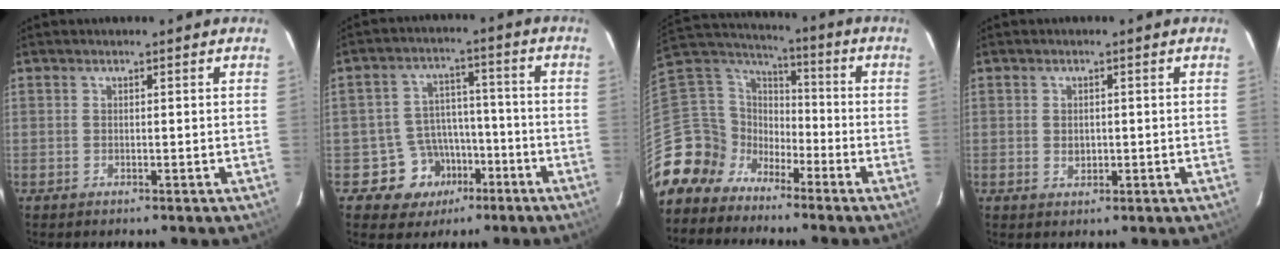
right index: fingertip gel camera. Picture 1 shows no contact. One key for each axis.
{"total": 8.8, "fx": -4.7, "fy": 7.3, "fz": 1.2, "tx": -0.037, "ty": 0.036, "tz": -0.058}
{"total": 12.7, "fx": -9.2, "fy": 8.6, "fz": 1.5, "tx": -0.065, "ty": 0.038, "tz": -0.189}
{"total": 1.8, "fx": -0.1, "fy": 1.5, "fz": 1.0, "tx": -0.015, "ty": 0.002, "tz": -0.002}